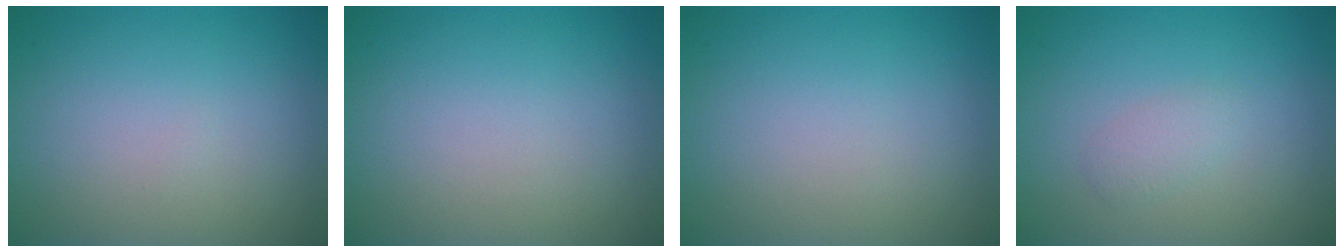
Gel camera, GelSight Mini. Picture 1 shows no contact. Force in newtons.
{"total": 0.0}
{"total": 0.0}
{"total": 1.2, "press": 1.2, "slide": 0.0}